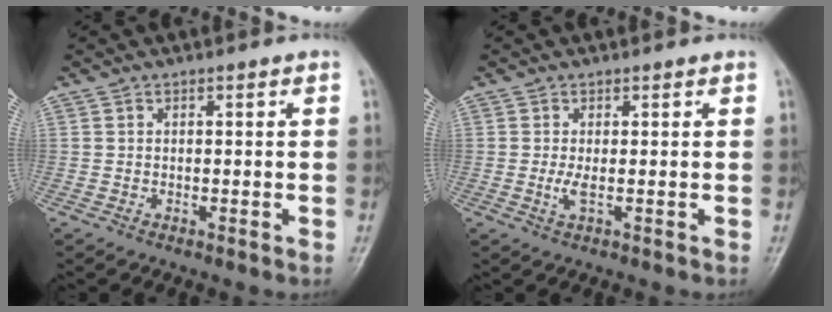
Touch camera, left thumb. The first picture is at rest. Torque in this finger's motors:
{"motor_torque": [0.09, 0.10, 0.18, -0.09, 0.01]}